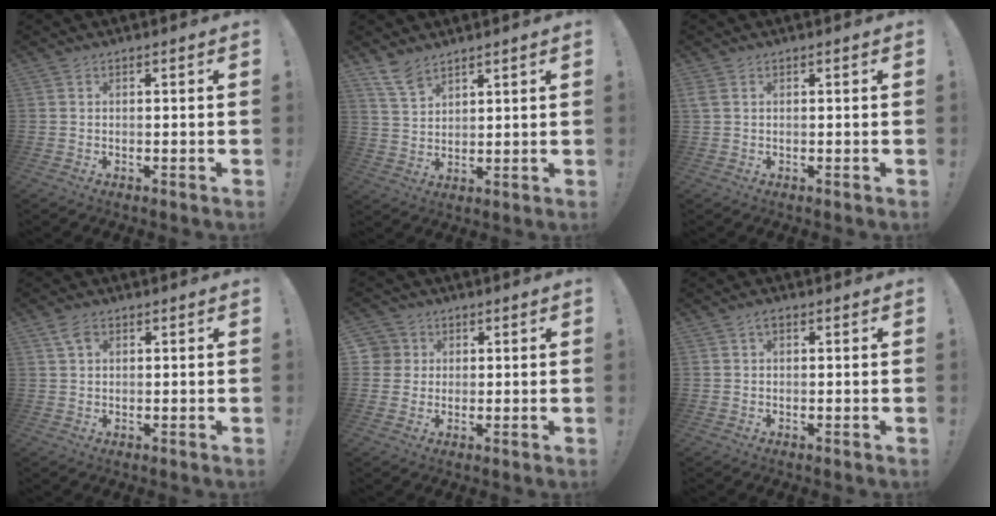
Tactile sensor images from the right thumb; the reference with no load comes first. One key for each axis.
{"total": 7.2, "fx": 5.8, "fy": 3.3, "fz": 2.8, "tx": -0.048, "ty": -0.037, "tz": 0.111}
{"total": 1.4, "fx": 0.7, "fy": 0.7, "fz": 1.0, "tx": -0.024, "ty": 0.003, "tz": 0.013}
{"total": 3.3, "fx": 1.7, "fy": 2.0, "fz": 2.0, "tx": -0.031, "ty": -0.003, "tz": 0.032}
{"total": 4.7, "fx": 1.1, "fy": 4.5, "fz": 0.8, "tx": -0.025, "ty": -0.003, "tz": 0.020}
{"total": 1.5, "fx": 0.4, "fy": 0.8, "fz": 1.1, "tx": -0.017, "ty": 0.001, "tz": 0.006}